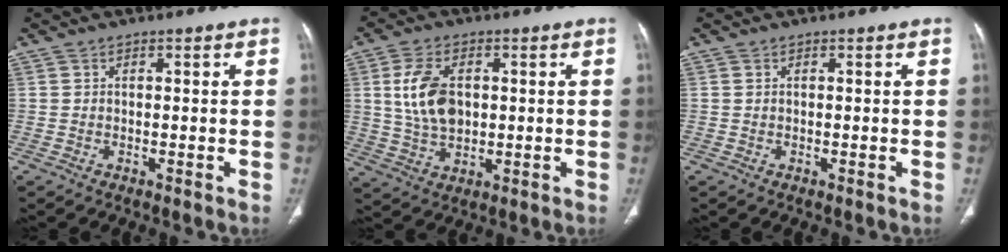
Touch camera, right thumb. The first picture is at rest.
{"total": 6.6, "force": [1.1, 4.1, 5.1], "torque": [-0.098, 0.000, 0.024]}
{"total": 0.0}